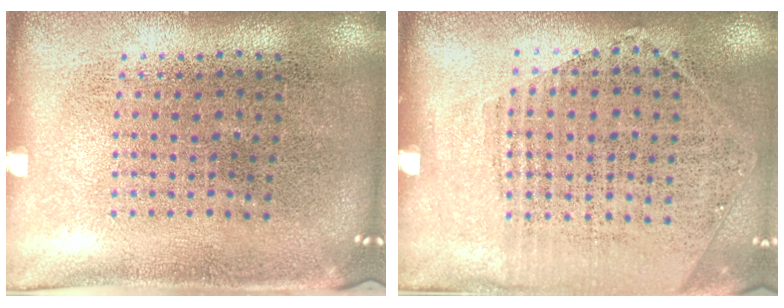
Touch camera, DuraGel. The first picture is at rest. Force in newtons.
{"total": 1.1, "press": 1.0, "slide": 0.6}